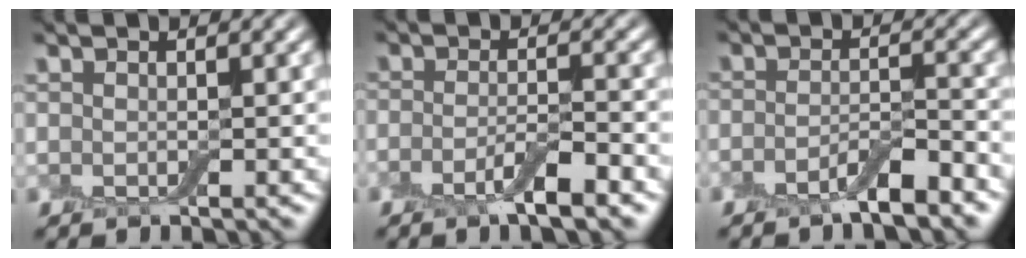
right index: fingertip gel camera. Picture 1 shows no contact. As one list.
[{"total": 3.4, "force": [-1.9, 0.7, 2.7], "torque": [-0.052, -0.001, -0.042]}, {"total": 3.5, "force": [-2.4, 0.7, 2.4], "torque": [-0.044, 0.003, -0.051]}]